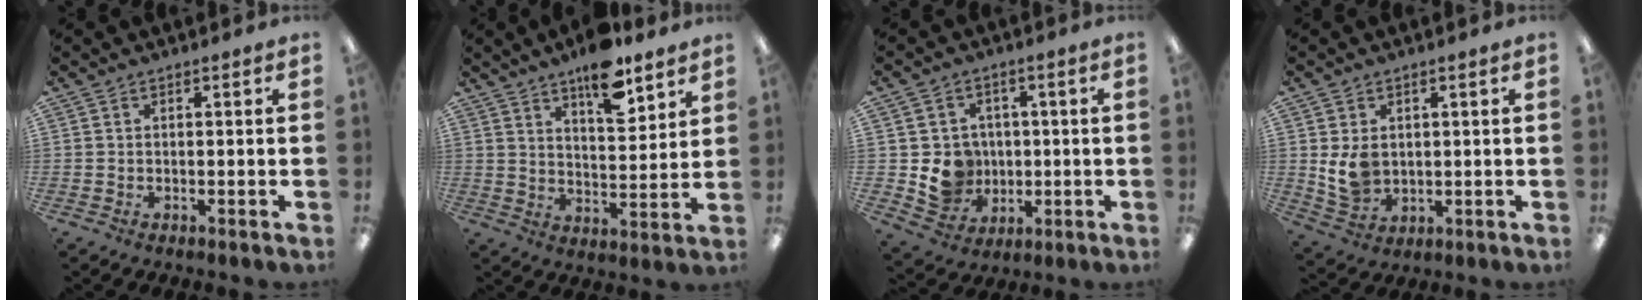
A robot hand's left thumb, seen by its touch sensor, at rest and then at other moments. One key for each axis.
{"total": 12.0, "fx": 8.9, "fy": 4.2, "fz": 6.9, "tx": -0.094, "ty": -0.052, "tz": 0.151}
{"total": 9.0, "fx": -0.4, "fy": 8.7, "fz": 2.3, "tx": -0.050, "ty": 0.009, "tz": 0.007}
{"total": 6.6, "fx": 1.6, "fy": 5.2, "fz": 3.8, "tx": -0.080, "ty": -0.004, "tz": 0.030}